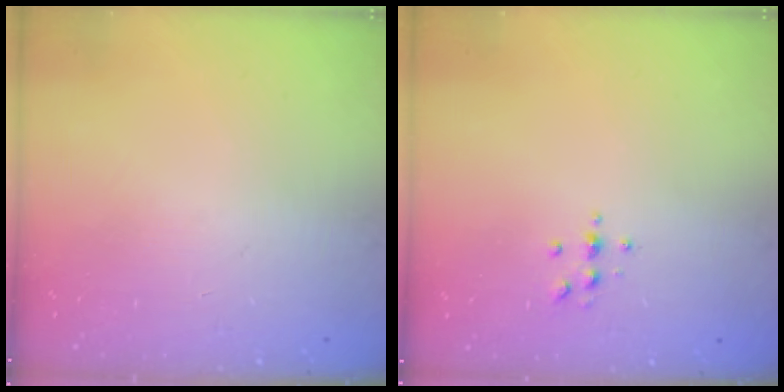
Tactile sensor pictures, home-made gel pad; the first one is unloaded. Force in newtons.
{"total": 4.1, "press": 4.1, "slide": 0.5}